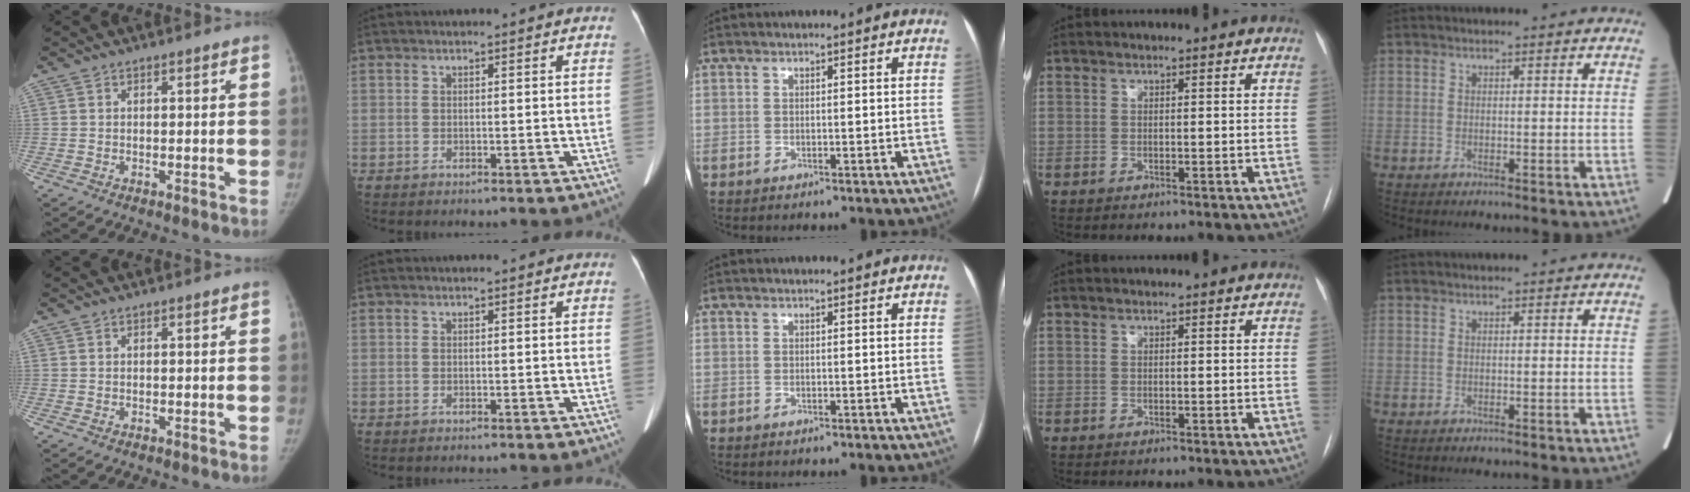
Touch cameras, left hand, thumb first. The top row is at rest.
{}